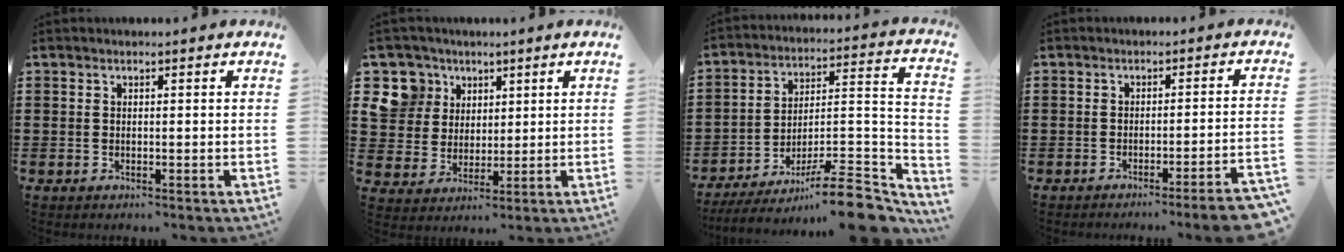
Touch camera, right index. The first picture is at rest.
{"total": 8.9, "force": [3.8, 7.9, 1.6], "torque": [-0.076, -0.006, 0.072]}
{"total": 11.5, "force": [-8.8, 2.2, 7.1], "torque": [-0.095, 0.031, -0.161]}
{"total": 3.6, "force": [-2.8, -0.6, 2.1], "torque": [-0.036, -0.015, -0.055]}